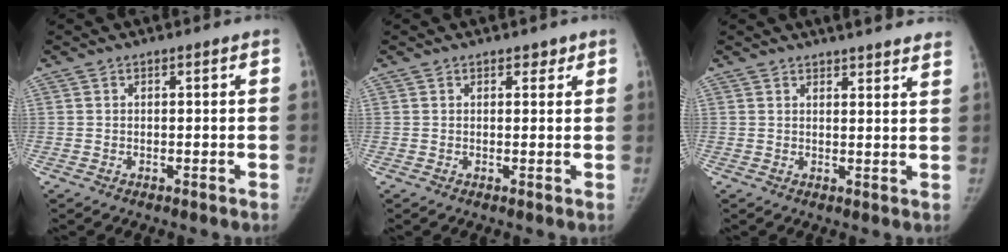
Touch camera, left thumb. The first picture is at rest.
{"total": 1.6, "force": [1.1, 0.9, 0.7], "torque": [0.003, -0.005, 0.012]}
{"total": 11.1, "force": [9.7, 2.0, 4.9], "torque": [-0.034, -0.023, 0.108]}